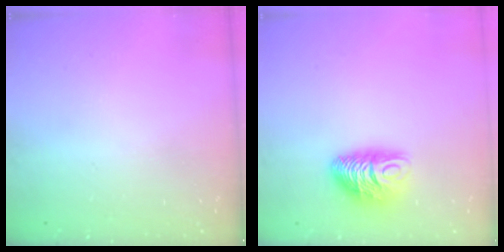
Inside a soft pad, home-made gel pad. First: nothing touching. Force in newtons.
{"total": 9.0, "press": 9.0, "slide": 0.6}